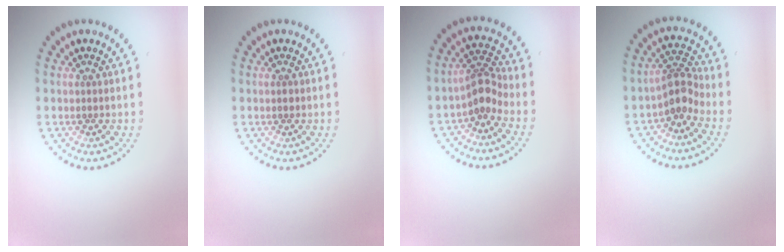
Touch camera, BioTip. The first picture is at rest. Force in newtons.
{"total": 0.6, "press": 0.6, "slide": 0.1}
{"total": 2.9, "press": 2.2, "slide": 2.0}
{"total": 3.0, "press": 2.2, "slide": 2.0}